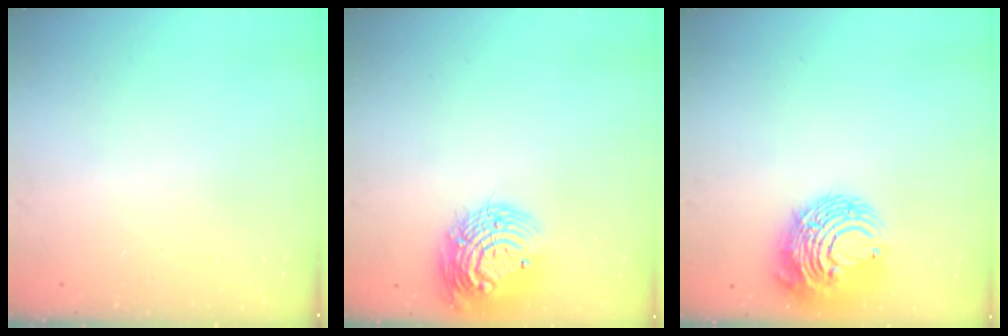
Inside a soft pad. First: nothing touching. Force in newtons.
{"total": 16.7, "press": 16.6, "slide": 1.2}
{"total": 13.3, "press": 13.2, "slide": 1.6}